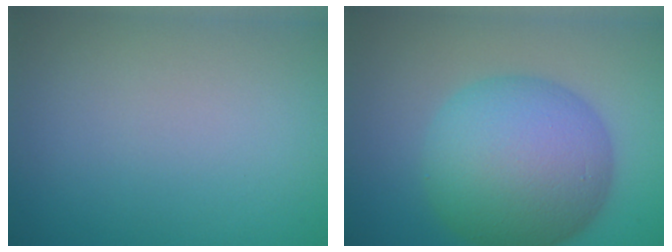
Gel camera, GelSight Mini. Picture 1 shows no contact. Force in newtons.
{"total": 11.7, "press": 11.7, "slide": 0.1}